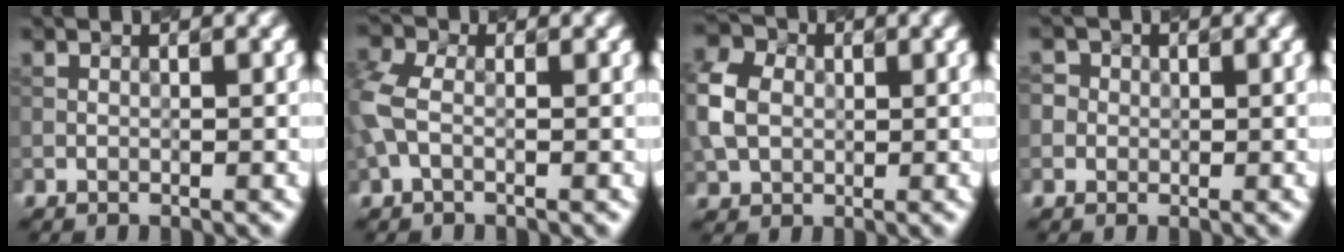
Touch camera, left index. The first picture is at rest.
{"total": 3.4, "force": [-0.2, 2.2, 2.5], "torque": [-0.075, 0.006, -0.016]}
{"total": 6.2, "force": [0.2, 4.9, 3.7], "torque": [-0.104, 0.013, 0.000]}
{"total": 3.0, "force": [1.0, 2.6, 0.9], "torque": [0.009, 0.016, -0.010]}